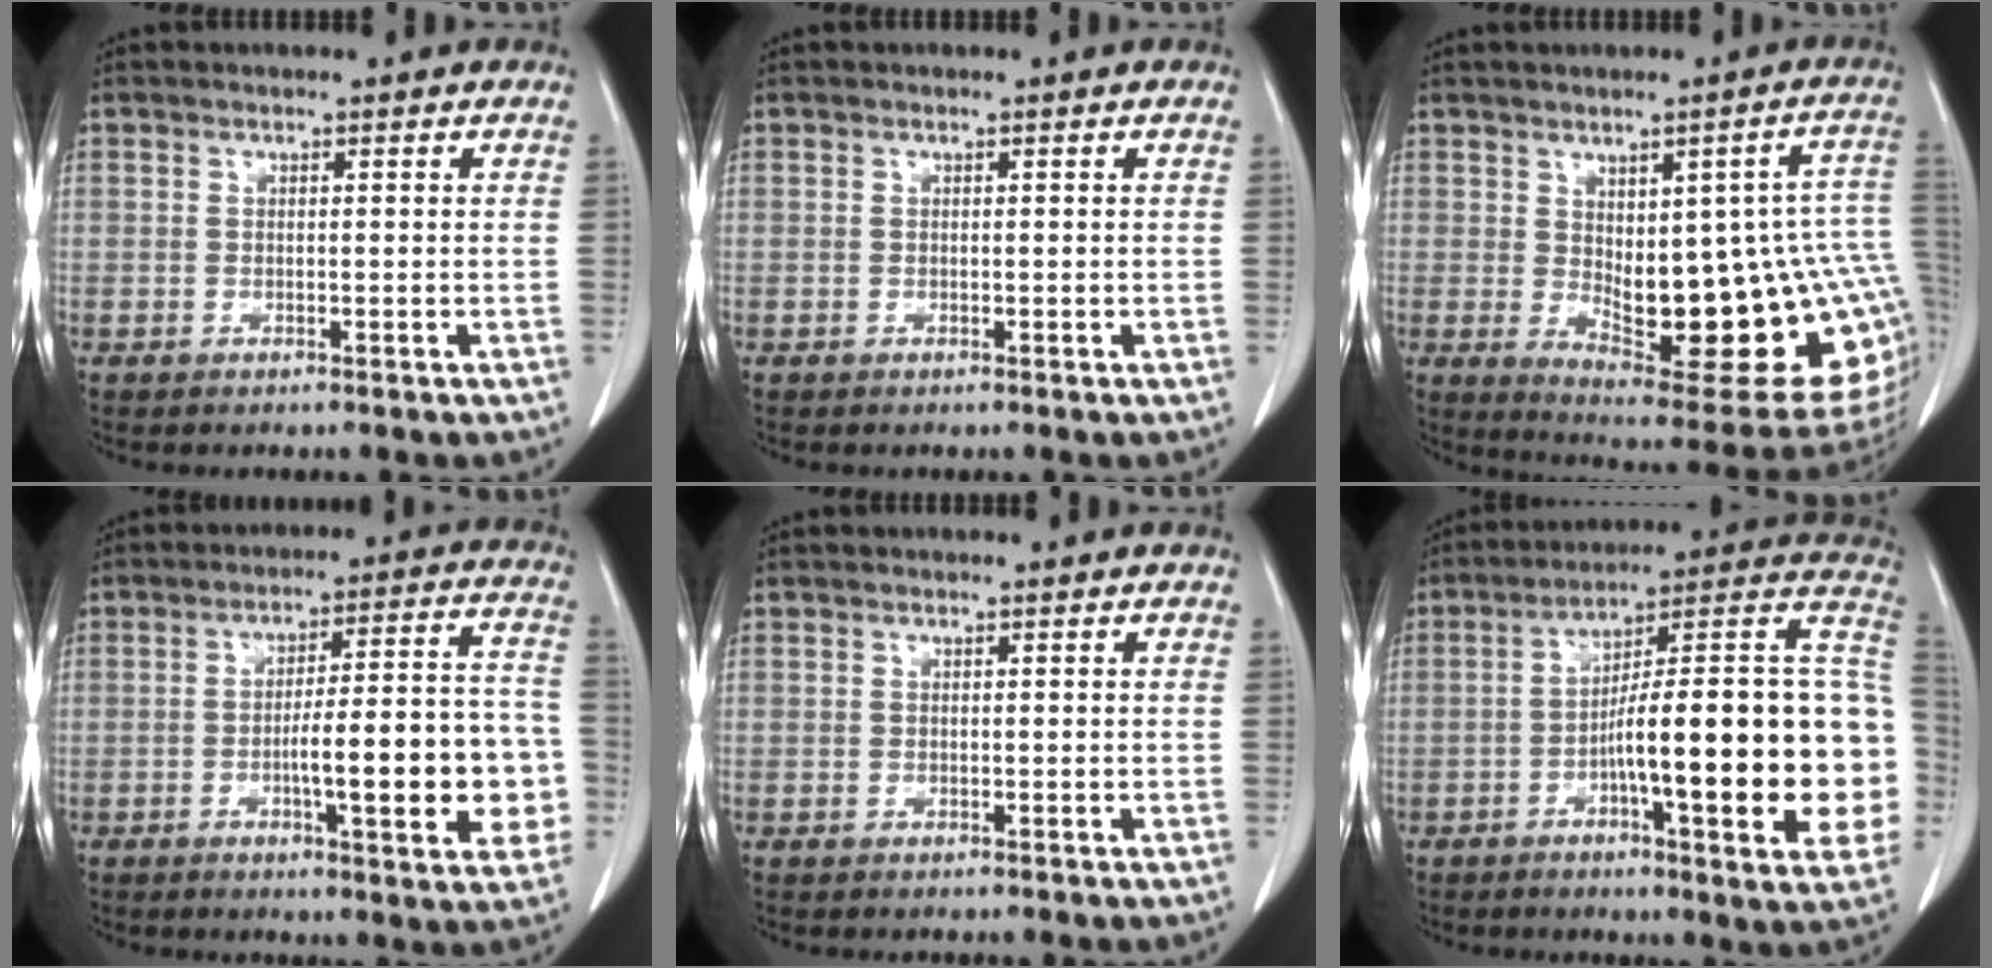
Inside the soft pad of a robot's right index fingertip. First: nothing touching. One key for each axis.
{"total": 0.0}
{"total": 23.6, "fx": -1.5, "fy": 6.7, "fz": 22.5, "tx": -0.229, "ty": 0.001, "tz": 0.004}
{"total": 15.7, "fx": -3.4, "fy": 2.9, "fz": 15.0, "tx": -0.192, "ty": 0.023, "tz": -0.042}
{"total": 0.0}
{"total": 26.6, "fx": -4.0, "fy": 3.5, "fz": 26.1, "tx": -0.286, "ty": 0.024, "tz": -0.064}